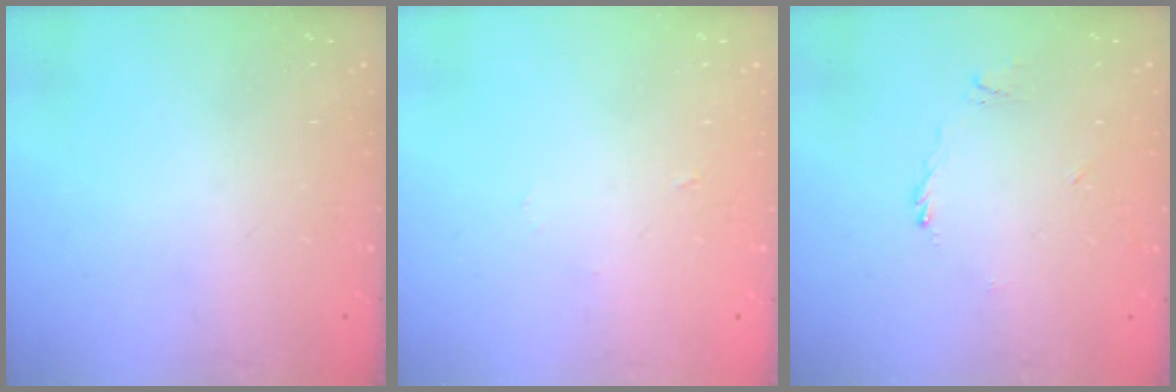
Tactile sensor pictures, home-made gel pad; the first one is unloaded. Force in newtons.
{"total": 2.5, "press": 2.5, "slide": 0.2}
{"total": 1.1, "press": 1.1, "slide": 0.4}